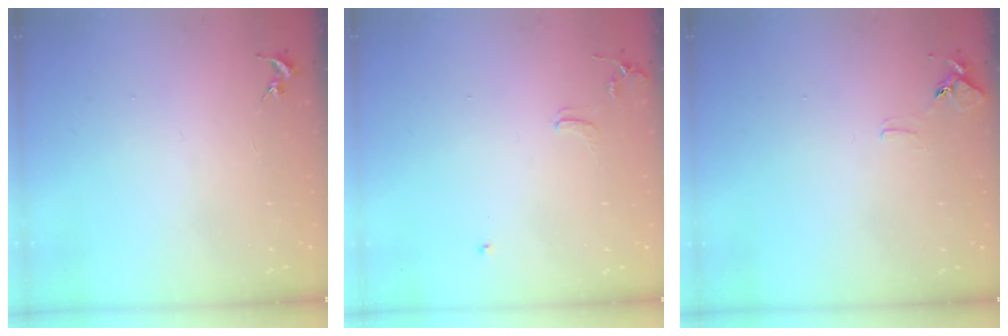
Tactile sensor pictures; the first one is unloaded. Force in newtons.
{"total": 6.4, "press": 6.3, "slide": 0.8}
{"total": 6.2, "press": 6.1, "slide": 0.6}